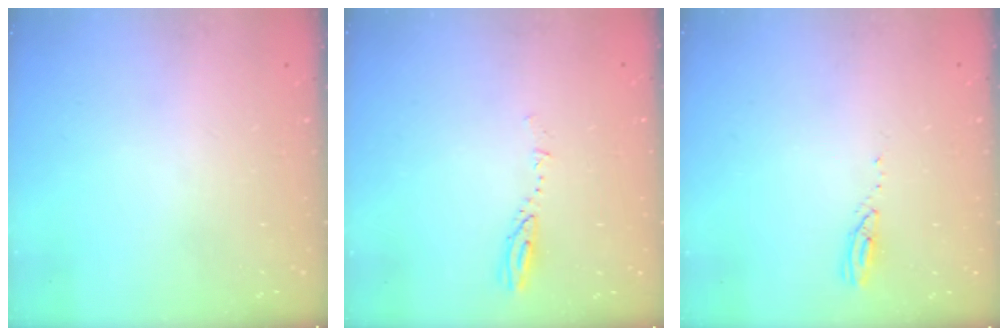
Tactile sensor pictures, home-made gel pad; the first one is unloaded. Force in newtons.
{"total": 3.2, "press": 3.2, "slide": 0.3}
{"total": 3.1, "press": 3.0, "slide": 0.3}